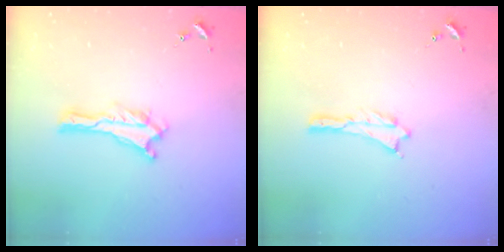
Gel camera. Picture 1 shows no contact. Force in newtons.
{"total": 0.0}